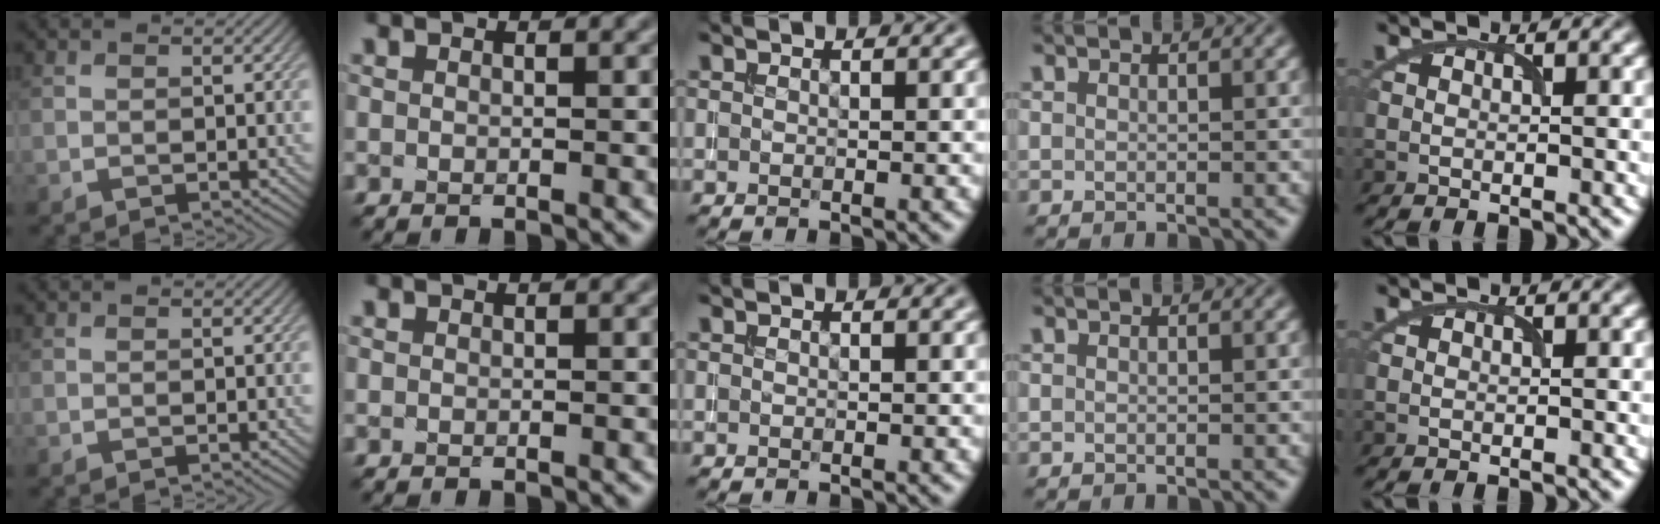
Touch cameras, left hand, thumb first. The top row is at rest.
{}